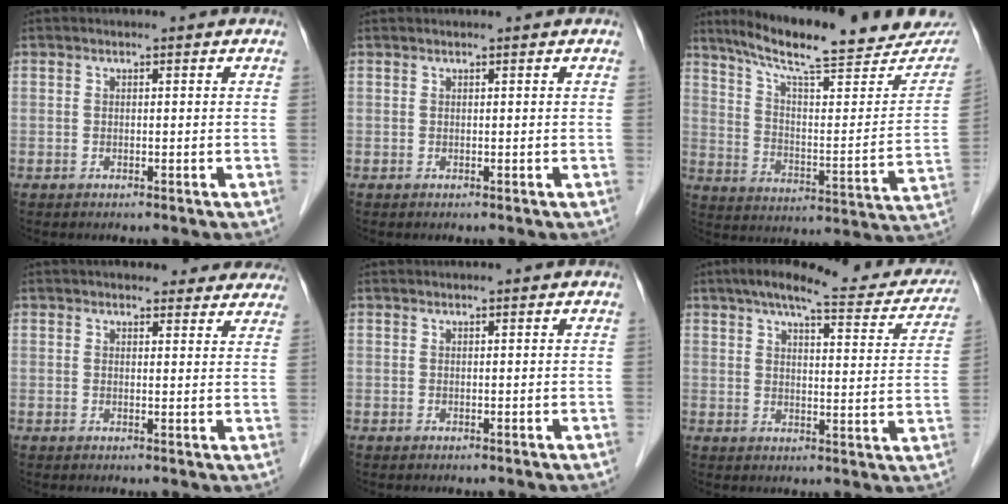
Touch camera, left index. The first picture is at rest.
{"total": 0.0}
{"total": 23.9, "force": [20.5, 3.4, 11.8], "torque": [-0.179, -0.037, 0.282]}
{"total": 13.8, "force": [12.6, 3.8, 4.4], "torque": [-0.020, 0.017, 0.139]}
{"total": 1.2, "force": [1.1, 0.0, 0.2], "torque": [-0.005, 0.023, 0.021]}
{"total": 17.7, "force": [15.0, 3.6, 8.8], "torque": [-0.113, 0.009, 0.180]}